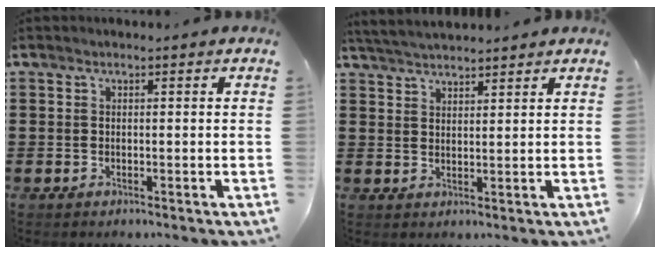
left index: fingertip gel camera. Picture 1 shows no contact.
{"total": 3.3, "force": [3.3, 0.1, 0.5], "torque": [-0.019, -0.005, 0.062]}